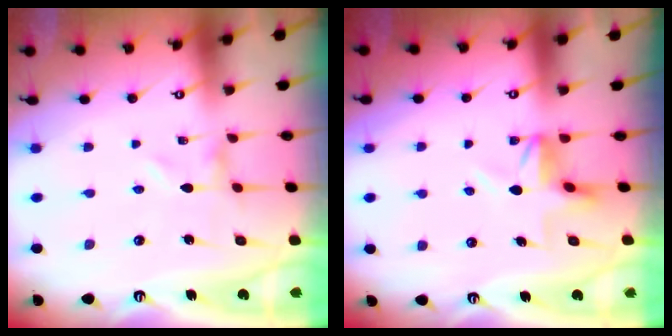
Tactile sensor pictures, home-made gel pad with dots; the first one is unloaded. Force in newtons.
{"total": 5.6, "press": 5.2, "slide": 2.1}